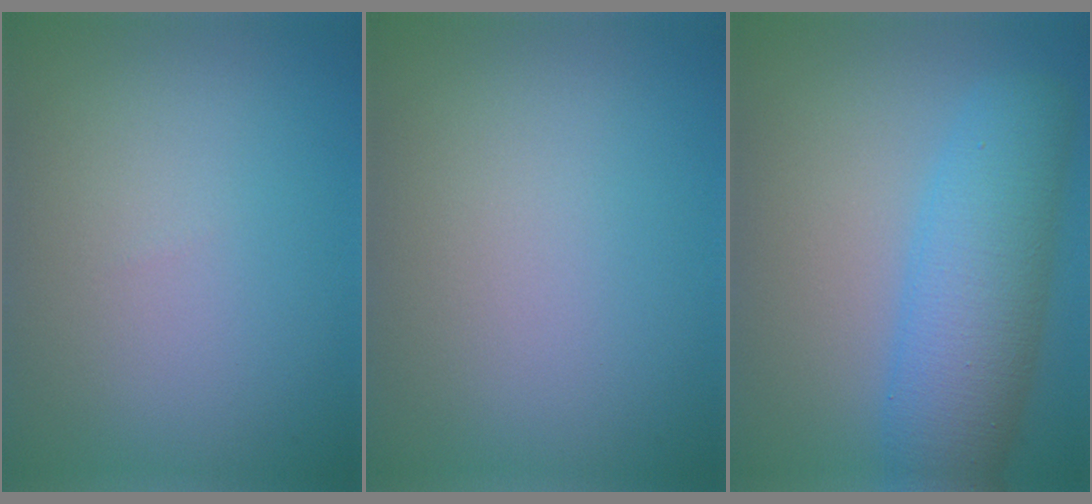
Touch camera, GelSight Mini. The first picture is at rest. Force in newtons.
{"total": 0.0}
{"total": 7.4, "press": 7.4, "slide": 0.3}